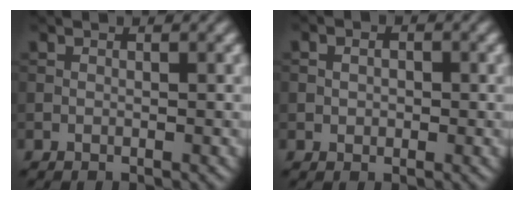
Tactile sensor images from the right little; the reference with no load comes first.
{"total": 1.7, "force": [0.2, 1.3, 1.0], "torque": [-0.018, 0.004, -0.001]}